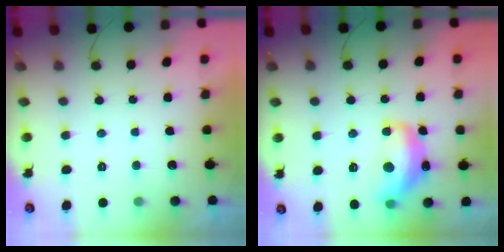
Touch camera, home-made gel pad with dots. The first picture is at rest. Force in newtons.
{"total": 13.4, "press": 13.4, "slide": 0.9}